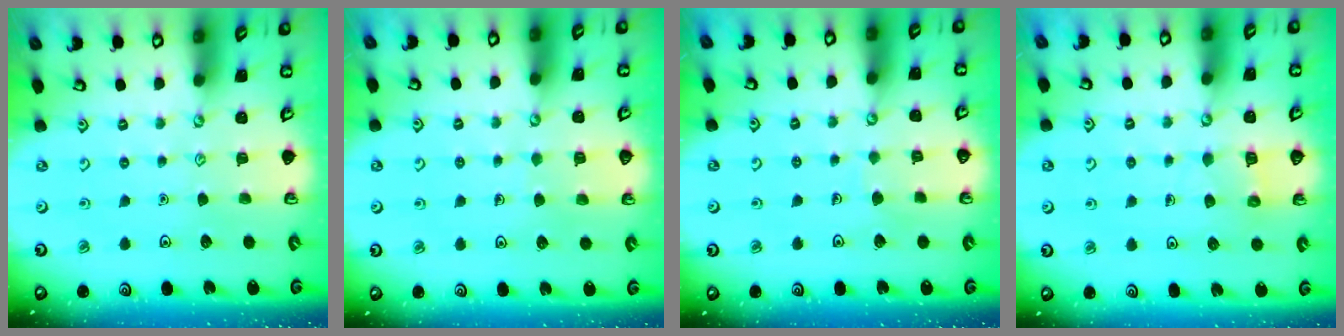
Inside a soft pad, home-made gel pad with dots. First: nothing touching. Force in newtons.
{"total": 3.4, "press": 3.4, "slide": 0.3}
{"total": 3.8, "press": 3.7, "slide": 0.3}
{"total": 5.8, "press": 5.7, "slide": 0.5}